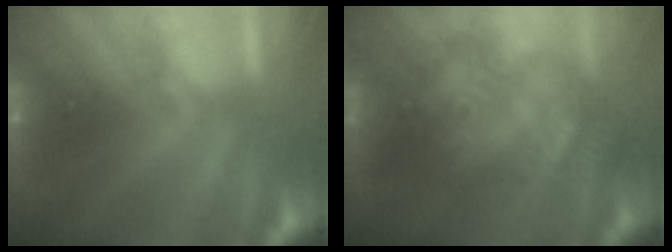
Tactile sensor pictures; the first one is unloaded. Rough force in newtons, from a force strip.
{"total": 4.4}